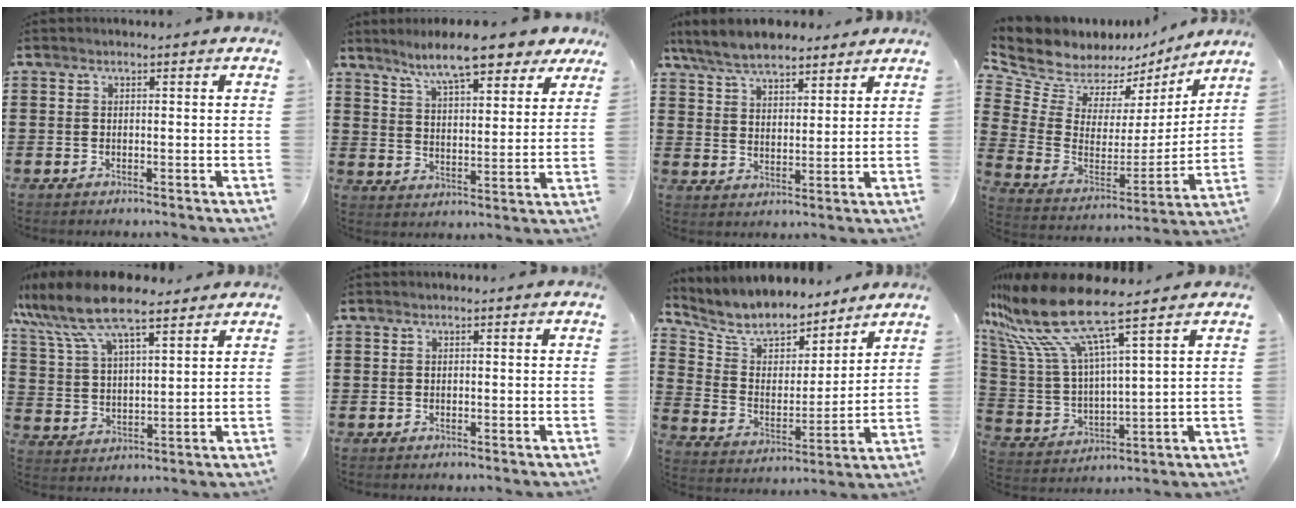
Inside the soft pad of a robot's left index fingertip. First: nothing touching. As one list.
[{"total": 10.0, "force": [8.4, 1.2, 5.3], "torque": [-0.112, -0.027, 0.145]}, {"total": 7.3, "force": [6.4, 2.5, 2.3], "torque": [-0.070, -0.010, 0.120]}, {"total": 8.1, "force": [7.2, 3.6, 0.7], "torque": [-0.066, -0.057, 0.131]}, {"total": 10.3, "force": [8.3, 3.0, 5.4], "torque": [-0.134, -0.021, 0.150]}, {"total": 0.0}, {"total": 8.4, "force": [7.7, 2.8, 1.9], "torque": [-0.084, -0.050, 0.137]}, {"total": 13.5, "force": [10.1, 2.2, 8.6], "torque": [-0.224, -0.065, 0.169]}]